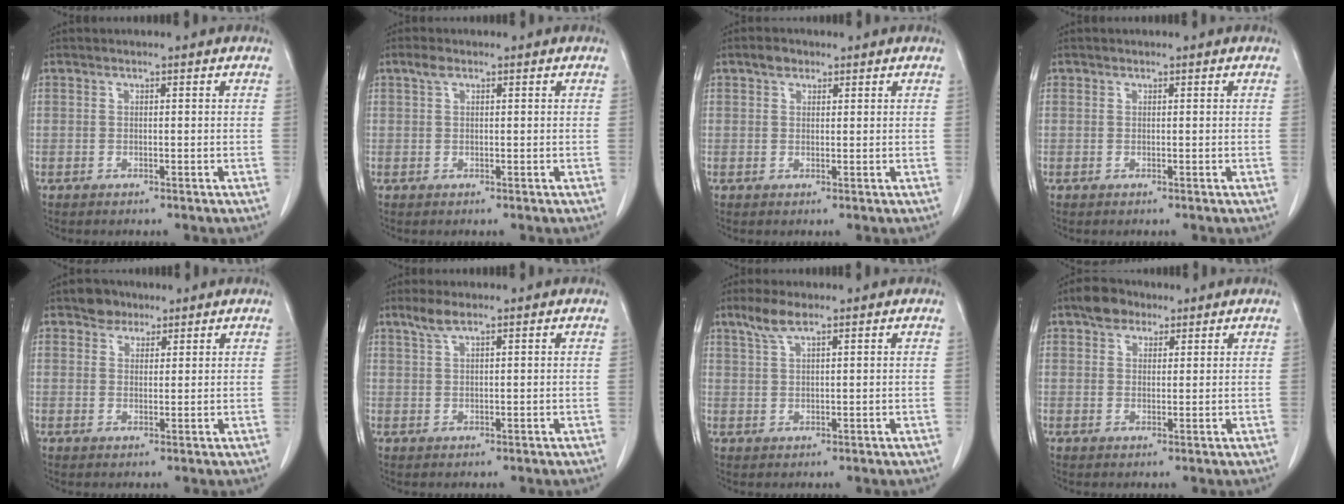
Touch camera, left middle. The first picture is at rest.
{"total": 1.3, "force": [0.8, 0.6, 0.9], "torque": [-0.021, 0.011, 0.015]}
{"total": 1.9, "force": [1.2, 1.2, 0.7], "torque": [-0.014, 0.004, 0.019]}
{"total": 0.0}
{"total": 3.1, "force": [2.2, 2.0, 0.5], "torque": [-0.009, 0.005, 0.035]}
{"total": 2.6, "force": [1.9, 0.4, 1.7], "torque": [-0.042, 0.005, 0.040]}
{"total": 3.6, "force": [2.6, 0.6, 2.4], "torque": [-0.060, 0.007, 0.055]}
{"total": 4.0, "force": [2.7, 2.6, 1.5], "torque": [-0.031, 0.013, 0.047]}